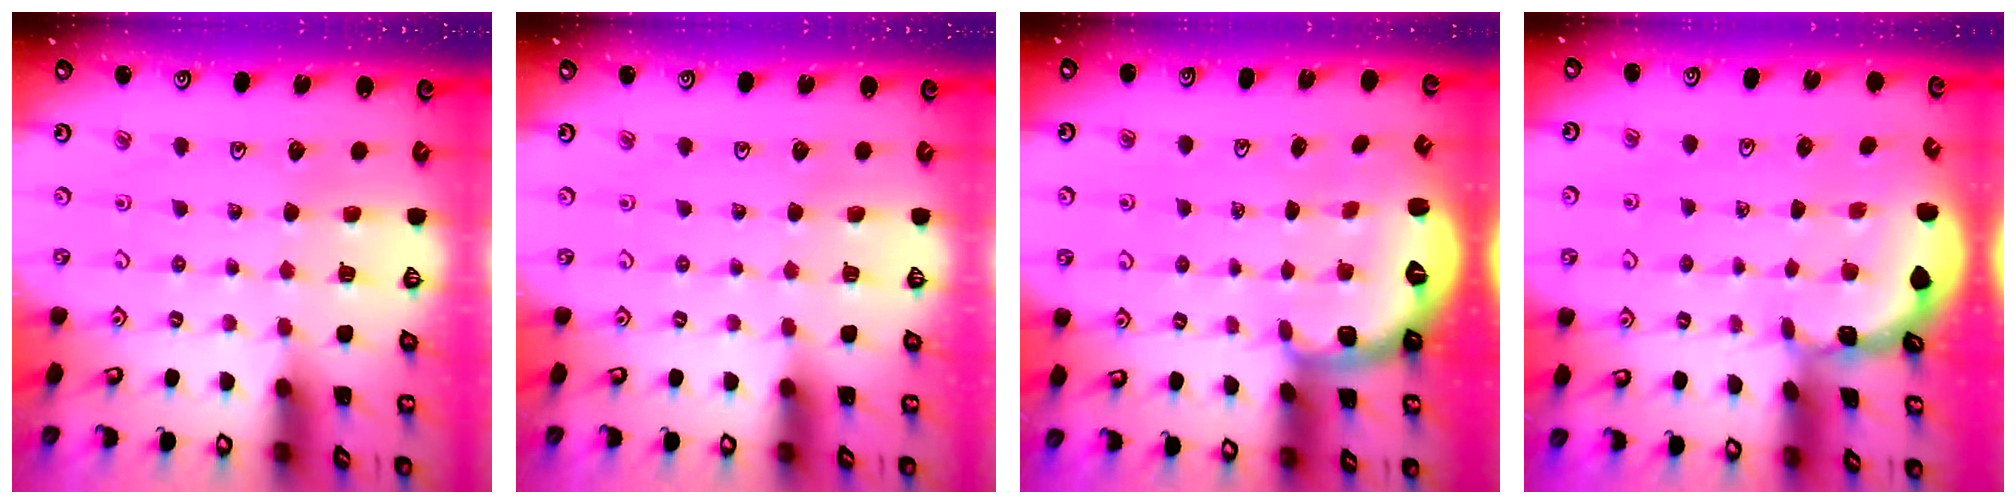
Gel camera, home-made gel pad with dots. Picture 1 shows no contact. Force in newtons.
{"total": 0.0}
{"total": 2.6, "press": 1.4, "slide": 2.2}
{"total": 1.2, "press": 1.1, "slide": 0.1}